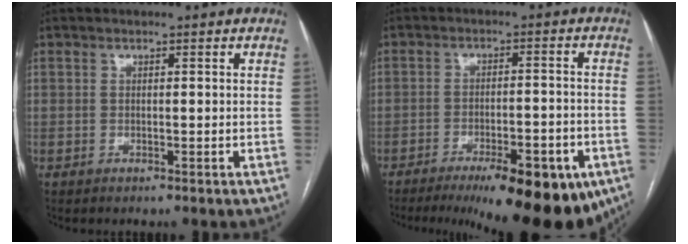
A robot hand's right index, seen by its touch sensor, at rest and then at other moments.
{"total": 16.9, "force": [-10.8, 4.7, 12.1], "torque": [-0.120, -0.002, -0.151]}